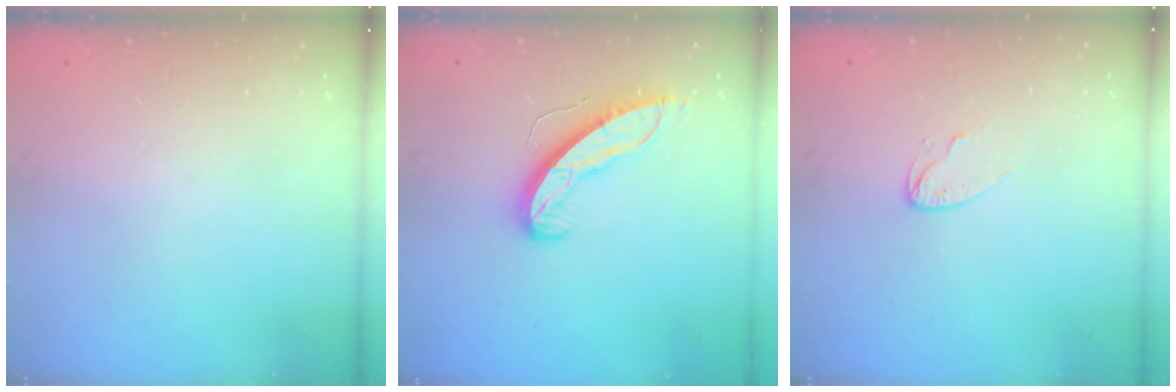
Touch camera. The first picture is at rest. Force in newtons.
{"total": 11.0, "press": 11.0, "slide": 0.9}
{"total": 4.5, "press": 4.5, "slide": 0.3}